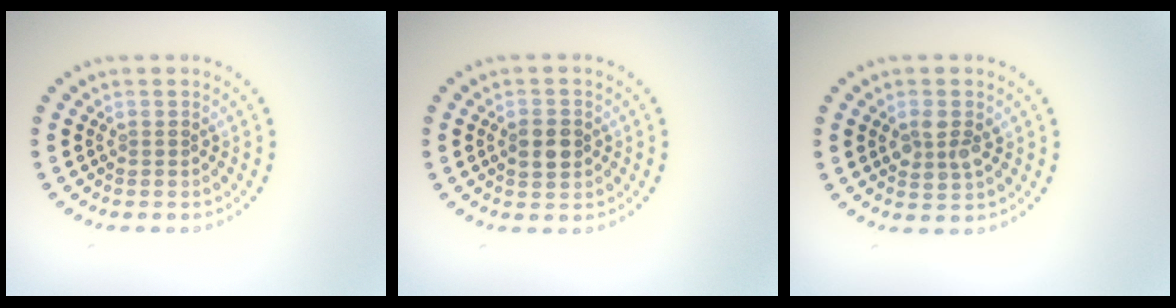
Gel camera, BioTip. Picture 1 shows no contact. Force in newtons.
{"total": 2.9, "press": 2.9, "slide": 0.1}
{"total": 2.5, "press": 2.5, "slide": 0.5}